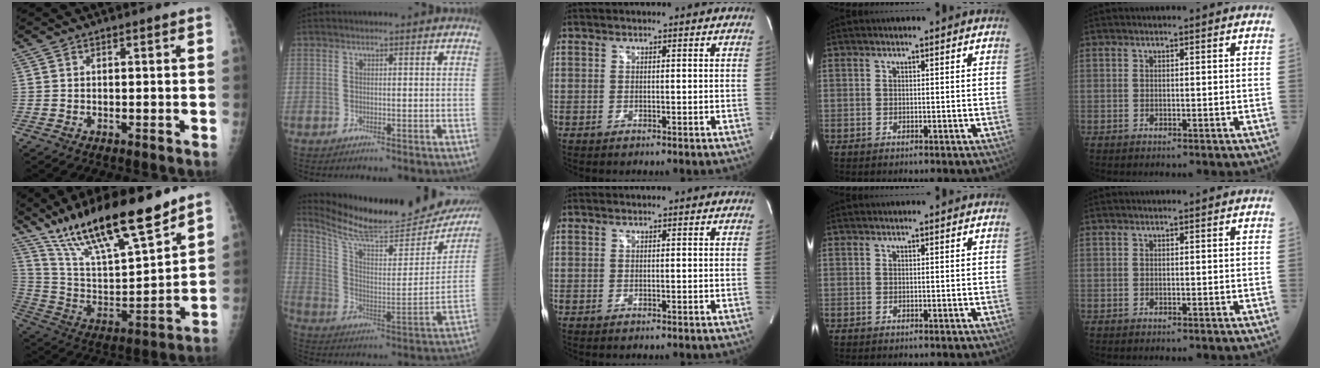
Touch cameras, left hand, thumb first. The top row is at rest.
{"thumb": {"total": 22.6, "force": [16.7, 4.8, 14.5], "torque": [-0.232, -0.067, 0.304]}, "index": {"total": 24.3, "force": [23.0, 3.7, 6.9], "torque": [-0.117, -0.085, 0.319]}}